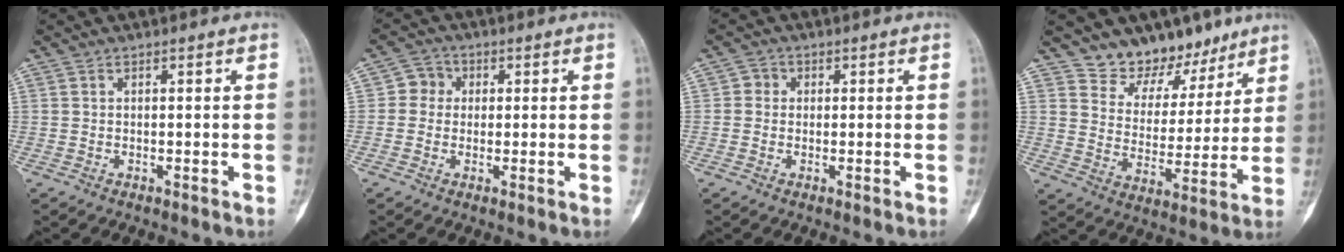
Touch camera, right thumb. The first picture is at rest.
{"total": 4.2, "force": [0.5, 3.9, 1.3], "torque": [0.004, 0.008, -0.001]}
{"total": 2.3, "force": [0.2, 2.2, 0.7], "torque": [0.003, 0.005, -0.002]}
{"total": 11.9, "force": [9.6, 6.6, 2.5], "torque": [0.014, -0.068, 0.164]}